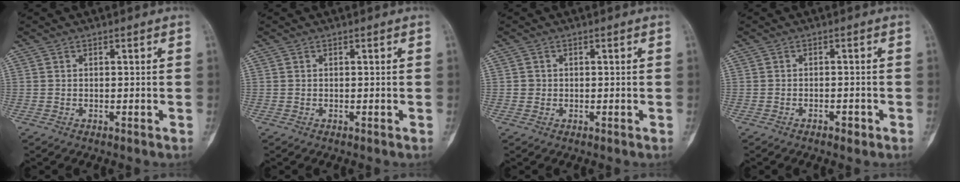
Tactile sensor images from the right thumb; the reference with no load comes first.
{"total": 0.0}
{"total": 1.0, "force": [0.0, 1.0, 0.2], "torque": [0.001, 0.003, 0.000]}
{"total": 1.7, "force": [-1.1, 0.8, 1.0], "torque": [-0.016, 0.009, -0.017]}